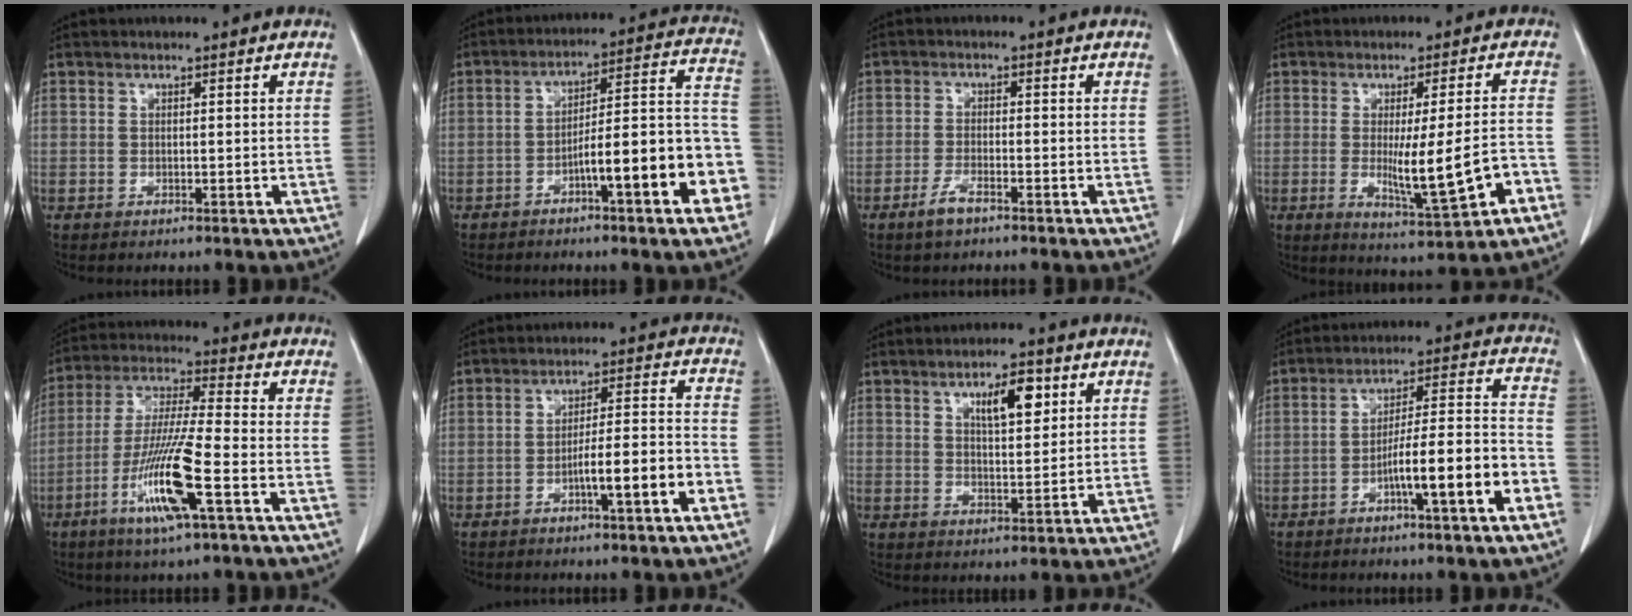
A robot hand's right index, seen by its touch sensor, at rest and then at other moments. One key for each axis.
{"total": 14.9, "fx": -6.1, "fy": 2.1, "fz": 13.5, "tx": -0.168, "ty": 0.040, "tz": -0.084}
{"total": 3.2, "fx": -2.3, "fy": 0.7, "fz": 2.1, "tx": -0.050, "ty": -0.002, "tz": -0.043}
{"total": 11.2, "fx": -3.3, "fy": 0.4, "fz": 10.7, "tx": -0.162, "ty": -0.017, "tz": -0.039}
{"total": 13.1, "fx": -5.5, "fy": -0.1, "fz": 11.9, "tx": -0.243, "ty": -0.018, "tz": -0.105}
{"total": 8.6, "fx": -3.9, "fy": 0.3, "fz": 7.6, "tx": -0.119, "ty": 0.017, "tz": -0.058}
{"total": 6.2, "fx": 2.9, "fy": 1.8, "fz": 5.2, "tx": -0.086, "ty": 0.003, "tz": 0.049}
{"total": 12.1, "fx": -5.4, "fy": 0.4, "fz": 10.8, "tx": -0.167, "ty": 0.020, "tz": -0.083}